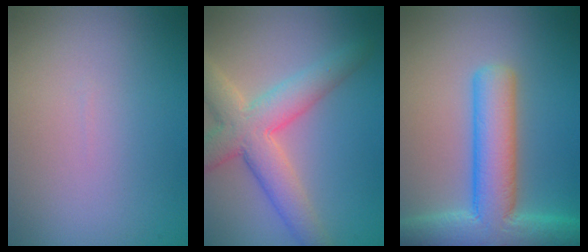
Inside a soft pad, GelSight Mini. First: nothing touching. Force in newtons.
{"total": 6.3, "press": 6.3, "slide": 0.3}
{"total": 9.3, "press": 9.3, "slide": 0.4}